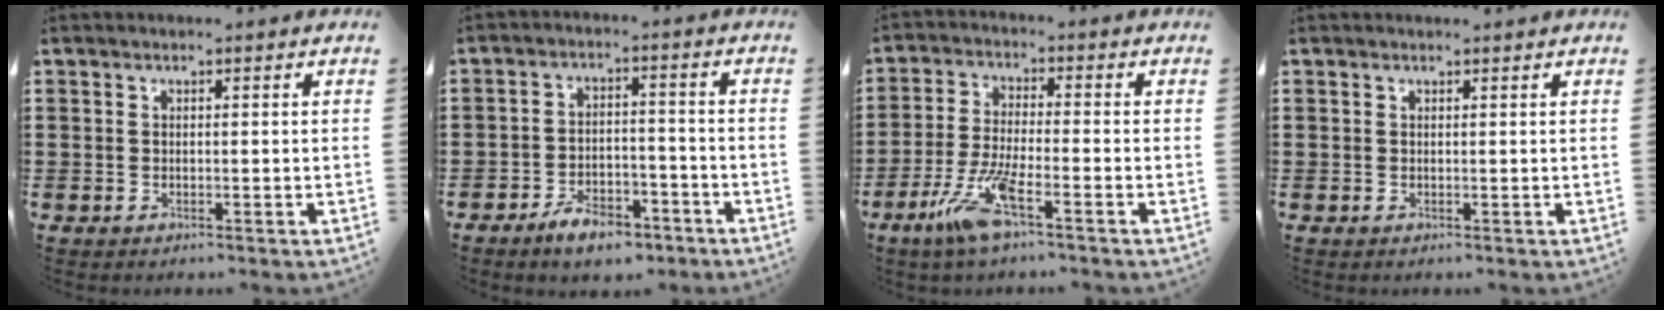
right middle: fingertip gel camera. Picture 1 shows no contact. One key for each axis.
{"total": 6.1, "fx": -4.9, "fy": 2.1, "fz": 2.9, "tx": -0.056, "ty": 0.010, "tz": -0.092}
{"total": 8.3, "fx": -4.5, "fy": 1.4, "fz": 6.8, "tx": -0.154, "ty": -0.013, "tz": -0.086}
{"total": 0.0}